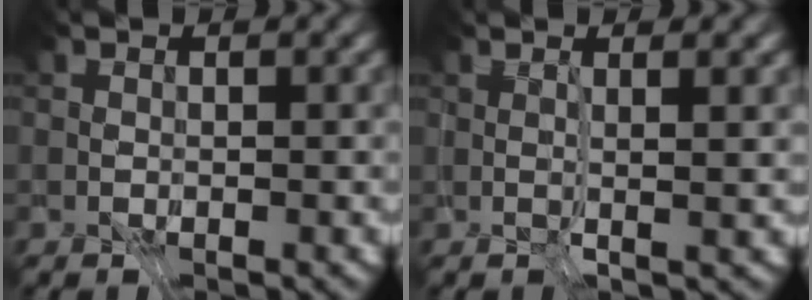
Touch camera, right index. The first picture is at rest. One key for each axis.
{"total": 1.9, "fx": 0.0, "fy": -1.9, "fz": 0.5, "tx": -0.005, "ty": -0.023, "tz": 0.022}